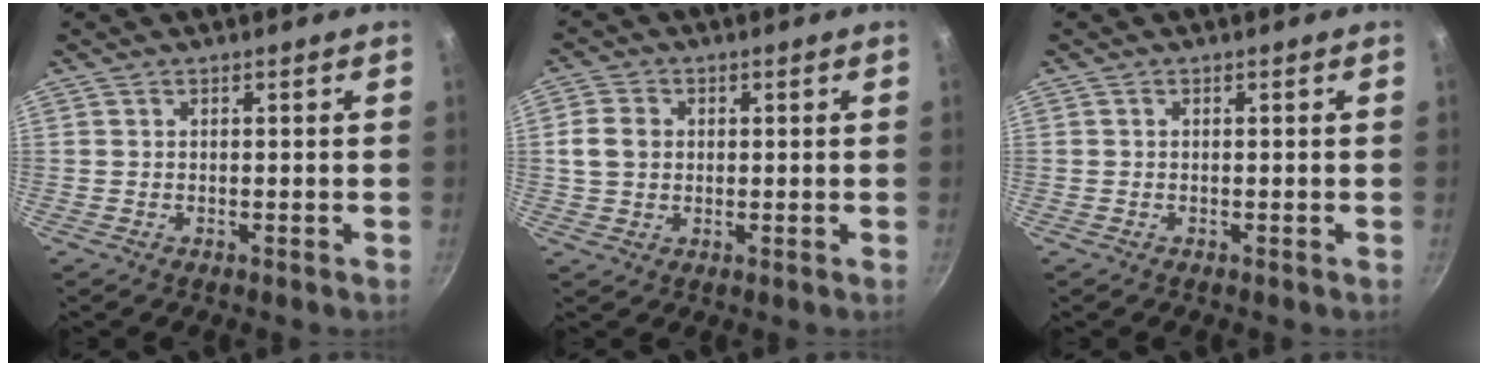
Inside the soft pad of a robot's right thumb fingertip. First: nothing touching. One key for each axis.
{"total": 5.1, "fx": 0.6, "fy": 4.3, "fz": 2.8, "tx": -0.040, "ty": 0.003, "tz": 0.006}
{"total": 0.0}